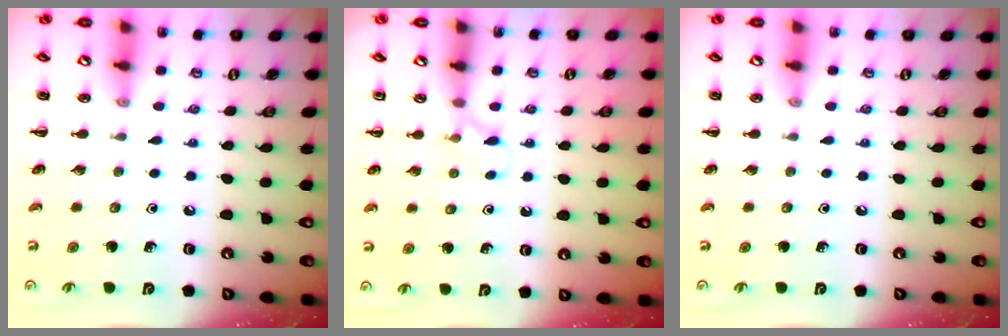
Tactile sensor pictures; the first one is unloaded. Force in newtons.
{"total": 4.2, "press": 4.0, "slide": 1.3}
{"total": 0.0}